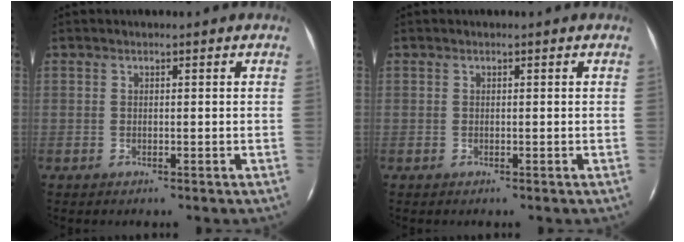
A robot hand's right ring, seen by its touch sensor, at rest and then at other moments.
{"total": 0.0}